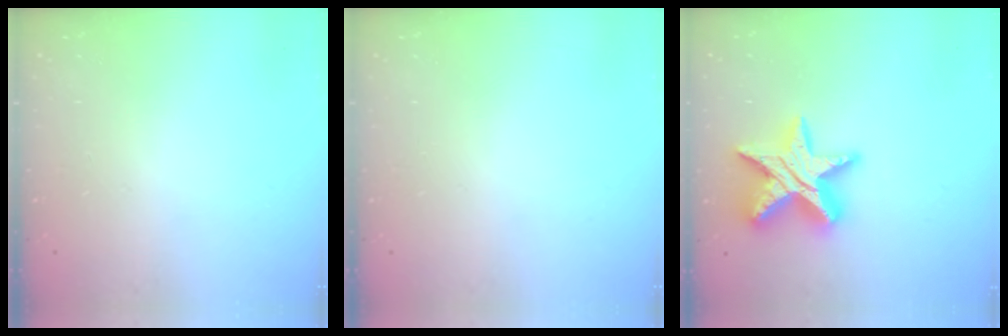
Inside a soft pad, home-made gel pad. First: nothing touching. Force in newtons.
{"total": 0.0}
{"total": 17.8, "press": 17.7, "slide": 1.3}